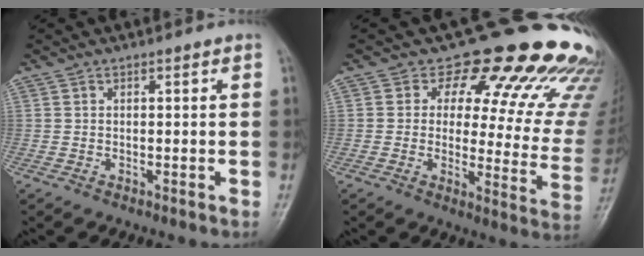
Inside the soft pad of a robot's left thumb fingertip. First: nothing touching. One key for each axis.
{"total": 21.9, "fx": 16.3, "fy": 9.3, "fz": 11.2, "tx": -0.085, "ty": -0.093, "tz": 0.179}